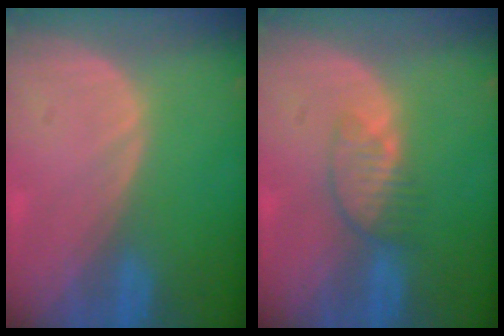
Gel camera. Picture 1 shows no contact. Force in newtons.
{"total": 3.8, "press": 3.3, "slide": 1.8}